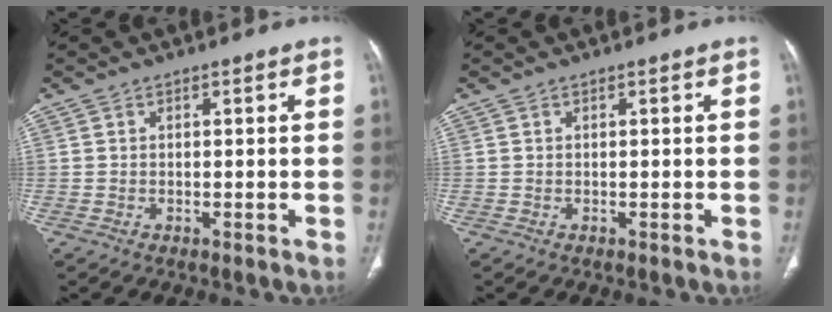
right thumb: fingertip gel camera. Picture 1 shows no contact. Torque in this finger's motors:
{"motor_torque": [0.05, 0.05, -0.10, 0.10, -0.02]}